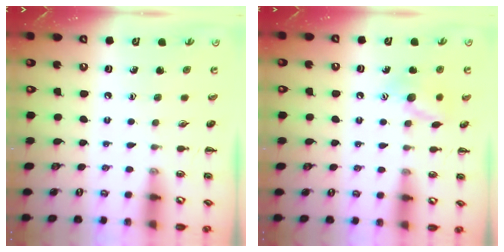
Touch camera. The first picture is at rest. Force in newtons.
{"total": 10.7, "press": 10.6, "slide": 1.8}